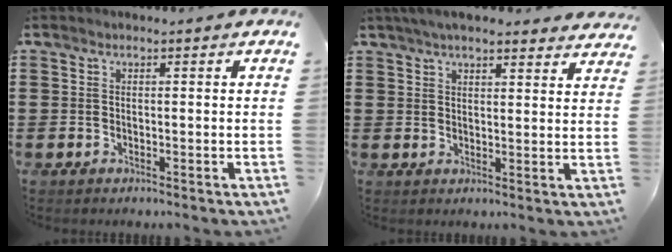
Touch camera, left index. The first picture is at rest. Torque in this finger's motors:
{"motor_torque": [0.85, -0.79, 0.98, 0.10]}